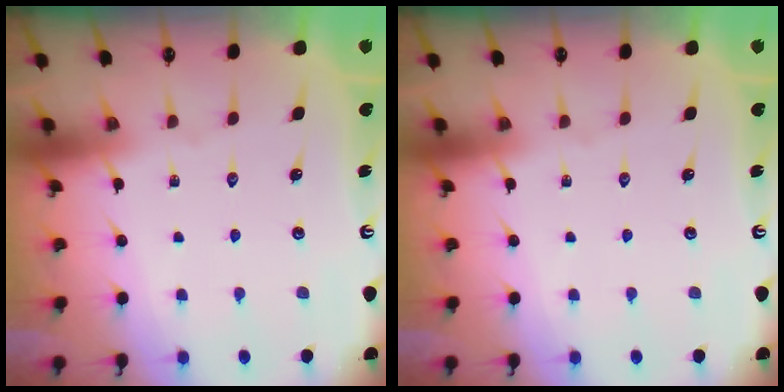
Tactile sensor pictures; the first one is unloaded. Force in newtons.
{"total": 0.0}